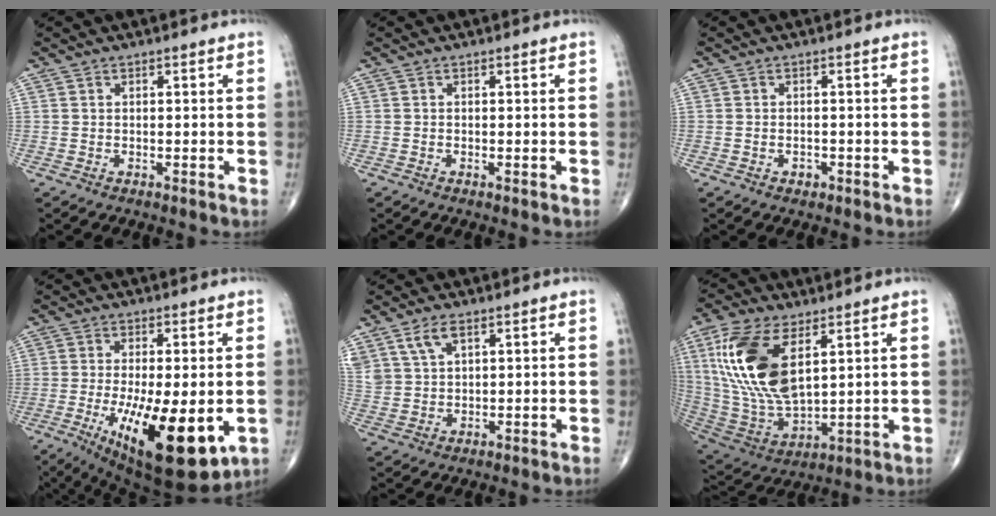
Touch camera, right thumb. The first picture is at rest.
{"total": 0.0}
{"total": 1.4, "force": [-0.7, 1.0, 0.6], "torque": [-0.008, 0.005, -0.007]}
{"total": 18.4, "force": [-5.0, 6.3, 16.5], "torque": [-0.254, -0.026, -0.058]}
{"total": 6.1, "force": [3.5, 3.2, 3.9], "torque": [-0.079, -0.006, 0.079]}
{"total": 19.8, "force": [6.7, 9.5, 16.0], "torque": [-0.326, -0.027, 0.135]}